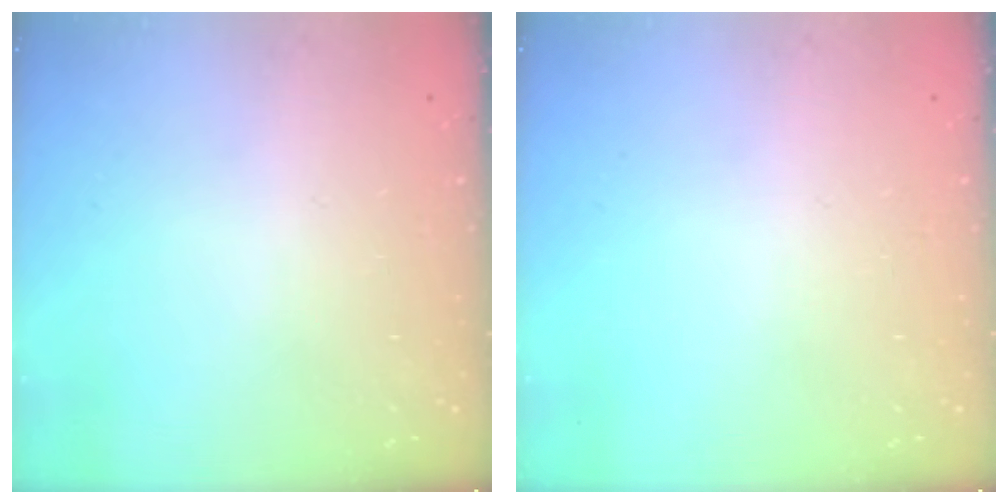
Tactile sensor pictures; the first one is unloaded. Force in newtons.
{"total": 0.0}